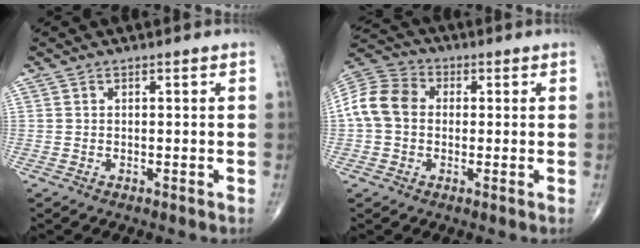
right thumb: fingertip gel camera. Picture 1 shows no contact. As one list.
[{"total": 10.1, "force": [0.3, 7.8, 6.4], "torque": [-0.124, 0.031, -0.004]}]